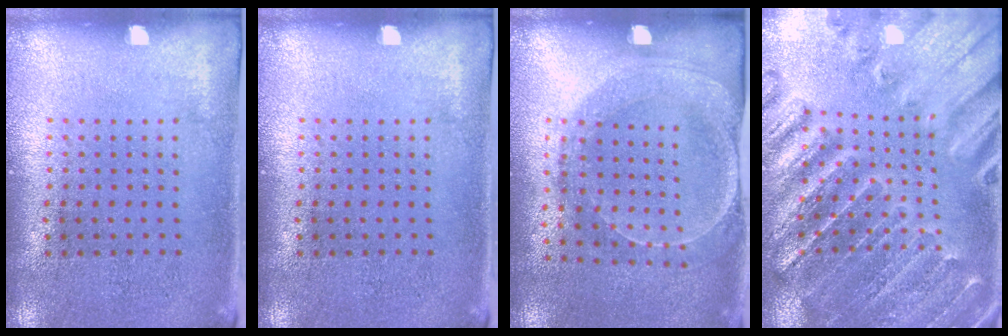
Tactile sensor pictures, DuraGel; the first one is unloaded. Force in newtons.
{"total": 0.0}
{"total": 1.5, "press": 1.5, "slide": 0.3}
{"total": 2.8, "press": 2.7, "slide": 0.3}